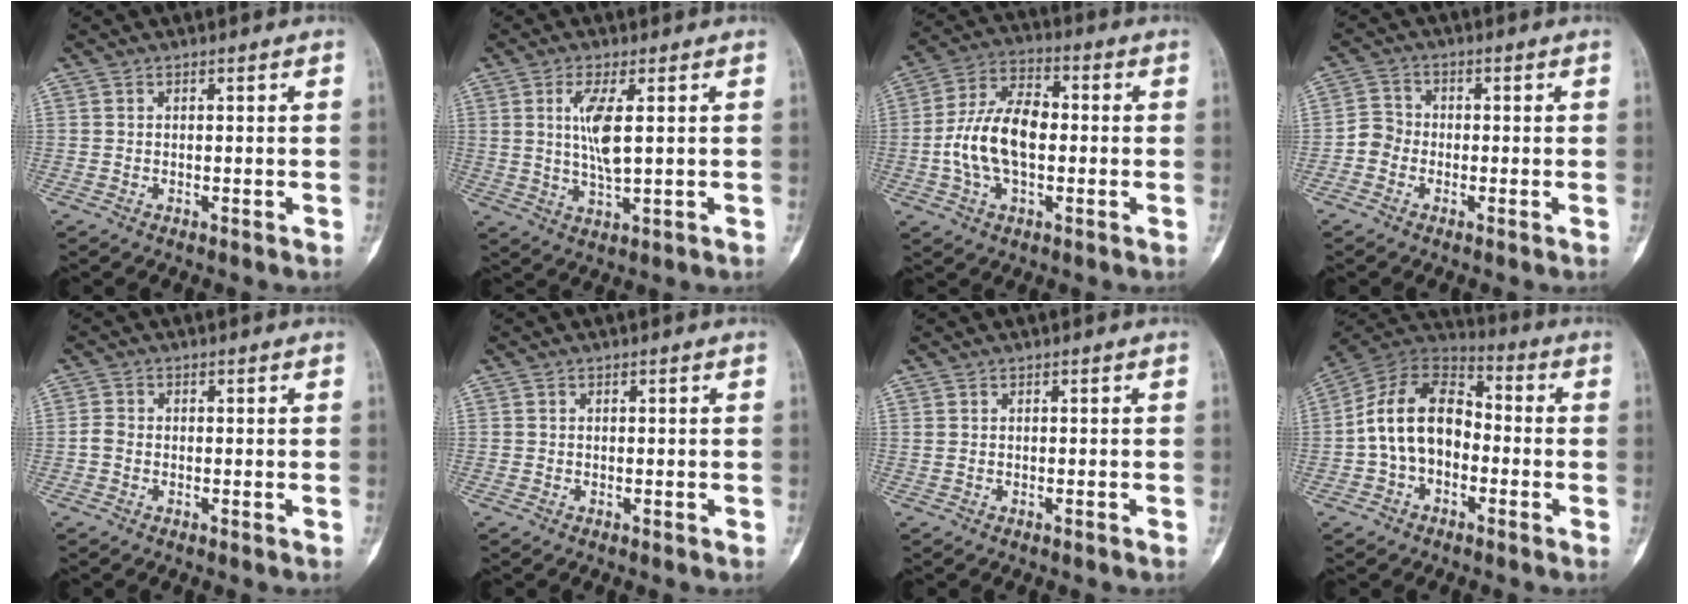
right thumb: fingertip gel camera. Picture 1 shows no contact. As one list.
[{"total": 6.7, "force": [1.4, 1.4, 6.4], "torque": [-0.139, -0.016, 0.033]}, {"total": 13.2, "force": [-0.9, 7.3, 11.0], "torque": [-0.212, 0.030, -0.019]}, {"total": 3.5, "force": [-1.3, 3.0, 1.2], "torque": [-0.008, 0.011, -0.039]}, {"total": 1.7, "force": [-0.5, 1.2, 1.1], "torque": [-0.022, 0.001, -0.017]}, {"total": 0.0}, {"total": 0.0}, {"total": 14.5, "force": [-1.9, 10.0, 10.2], "torque": [-0.167, 0.046, -0.045]}]